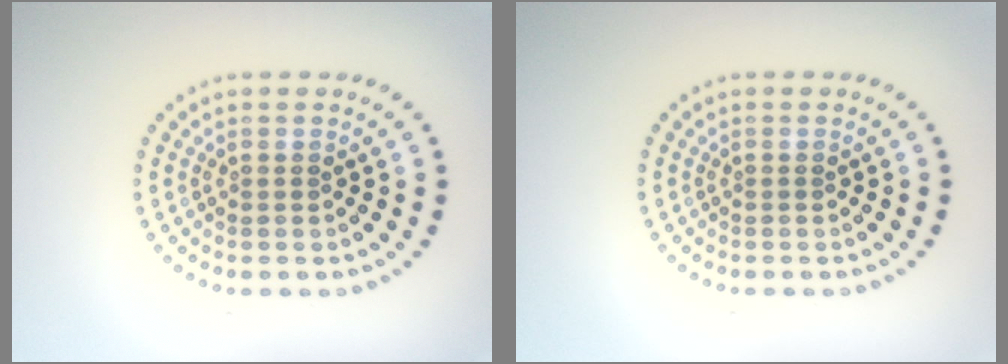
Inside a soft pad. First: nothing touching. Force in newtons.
{"total": 0.0}